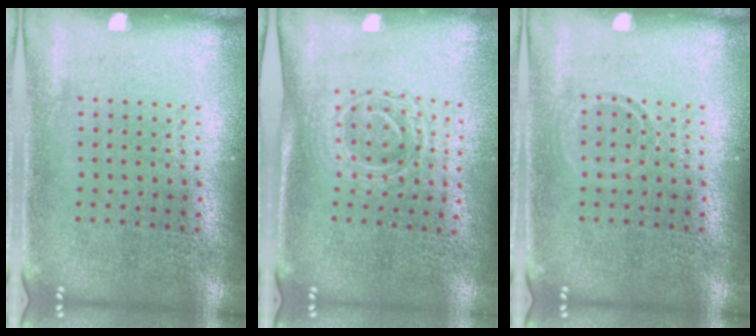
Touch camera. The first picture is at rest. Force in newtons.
{"total": 1.6, "press": 1.3, "slide": 0.9}
{"total": 0.8, "press": 0.8, "slide": 0.3}